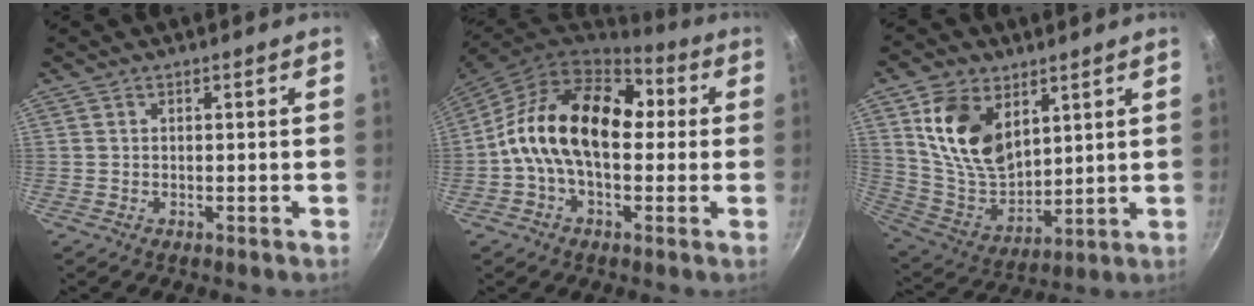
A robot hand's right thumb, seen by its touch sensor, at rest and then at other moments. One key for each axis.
{"total": 18.3, "fx": 1.4, "fy": 11.7, "fz": 14.0, "tx": -0.205, "ty": 0.032, "tz": -0.002}
{"total": 15.9, "fx": 6.5, "fy": 10.2, "fz": 10.4, "tx": -0.162, "ty": -0.042, "tz": 0.138}